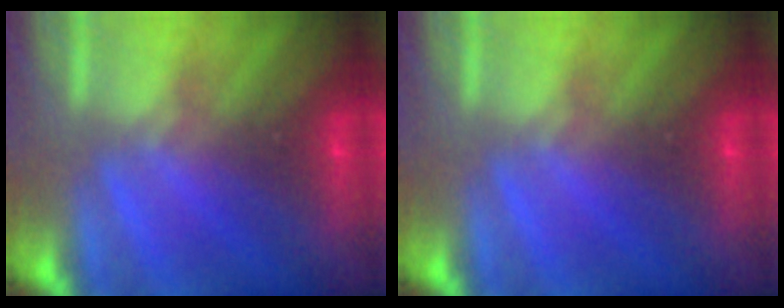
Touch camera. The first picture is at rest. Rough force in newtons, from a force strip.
{"total": 0.0}